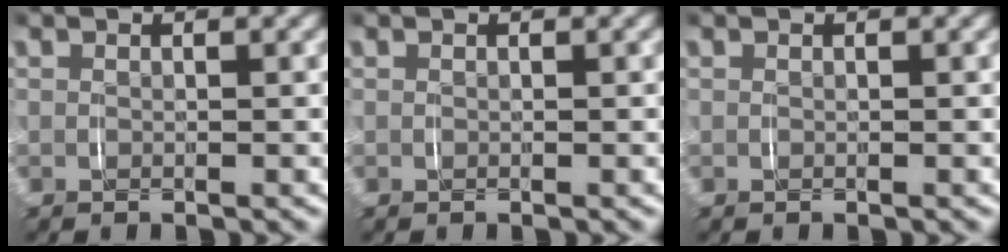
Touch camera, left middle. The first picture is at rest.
{"total": 0.0}
{"total": 0.0}